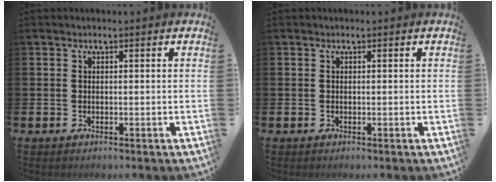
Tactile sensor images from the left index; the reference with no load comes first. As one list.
[{"total": 0.0}]